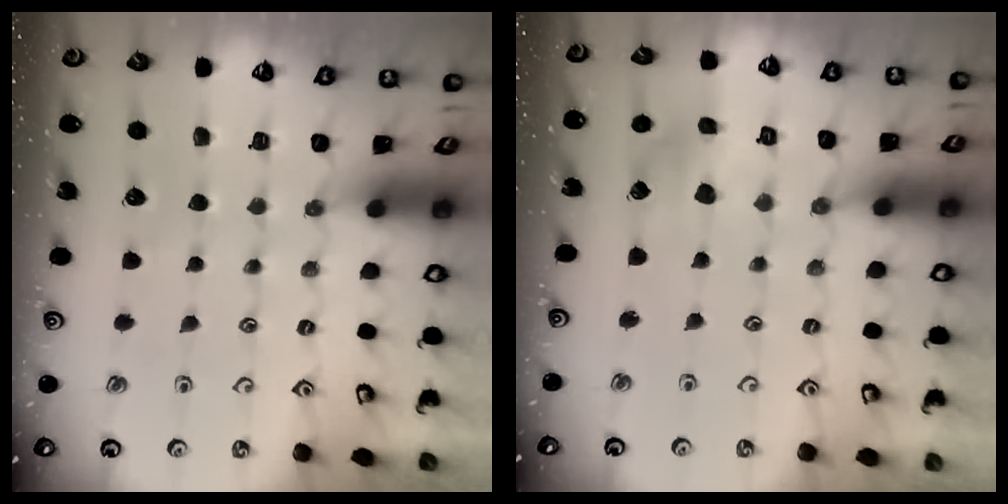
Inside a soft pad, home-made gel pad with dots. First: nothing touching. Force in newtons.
{"total": 4.8, "press": 4.7, "slide": 0.6}